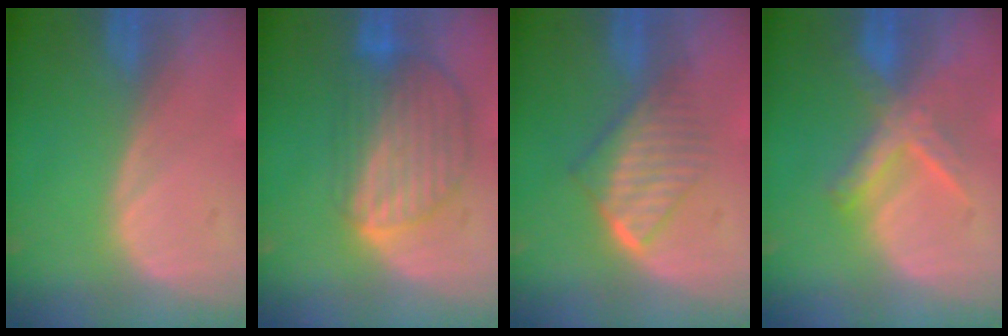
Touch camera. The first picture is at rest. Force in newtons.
{"total": 8.7, "press": 7.6, "slide": 4.1}
{"total": 6.6, "press": 5.9, "slide": 3.0}
{"total": 6.0, "press": 5.9, "slide": 1.1}